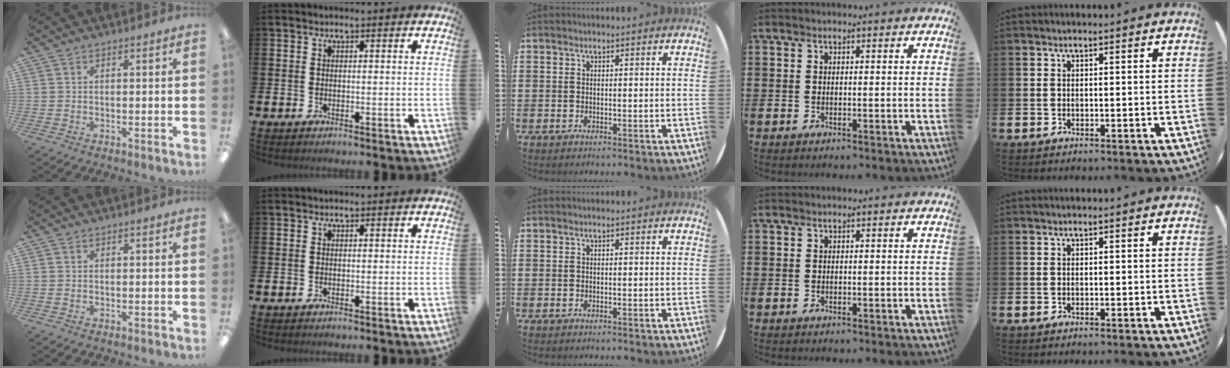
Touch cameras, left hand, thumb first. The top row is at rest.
{}